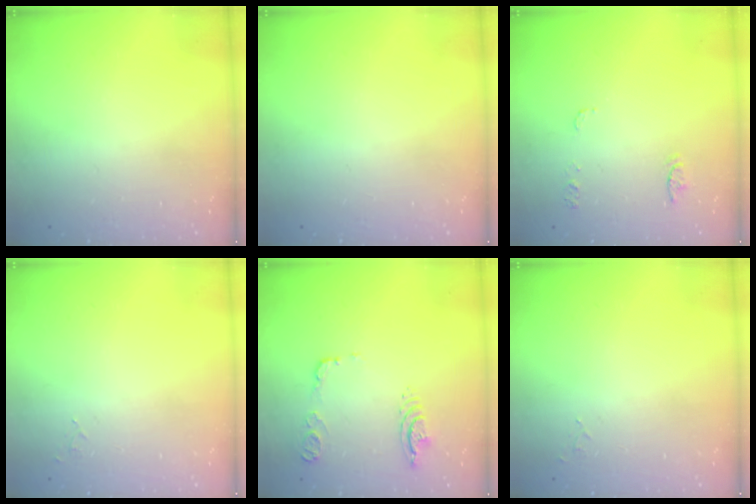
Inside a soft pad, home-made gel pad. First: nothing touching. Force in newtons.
{"total": 0.0}
{"total": 6.9, "press": 6.9, "slide": 0.5}
{"total": 5.2, "press": 5.2, "slide": 0.4}
{"total": 10.8, "press": 10.7, "slide": 1.4}
{"total": 5.2, "press": 5.2, "slide": 0.4}